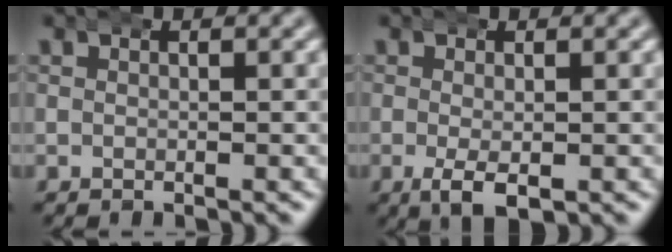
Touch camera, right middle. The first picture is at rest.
{"total": 3.9, "force": [-1.8, 1.7, 3.1], "torque": [-0.067, -0.023, -0.016]}